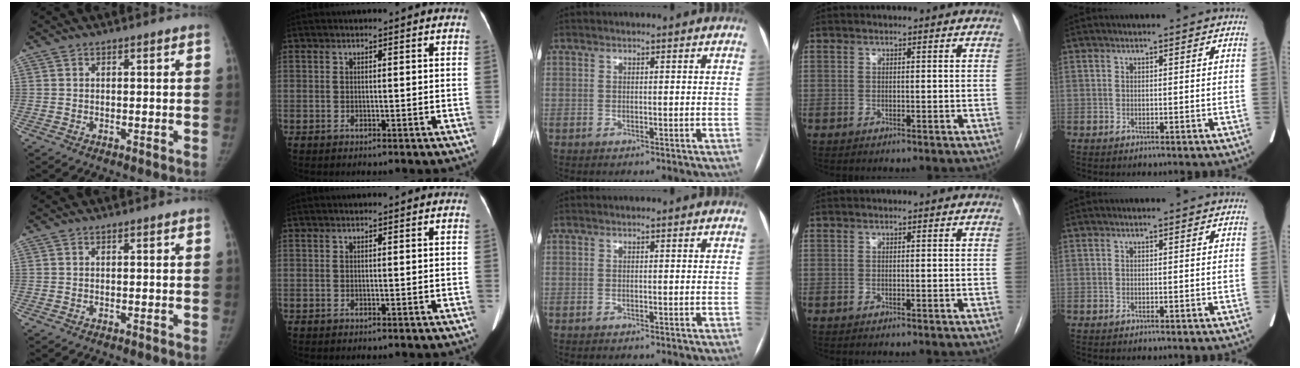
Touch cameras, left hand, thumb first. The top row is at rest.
{}